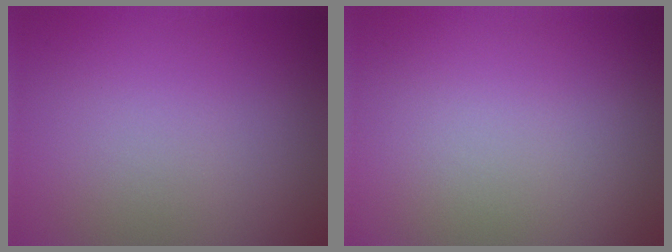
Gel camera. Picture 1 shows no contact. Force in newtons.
{"total": 0.0}